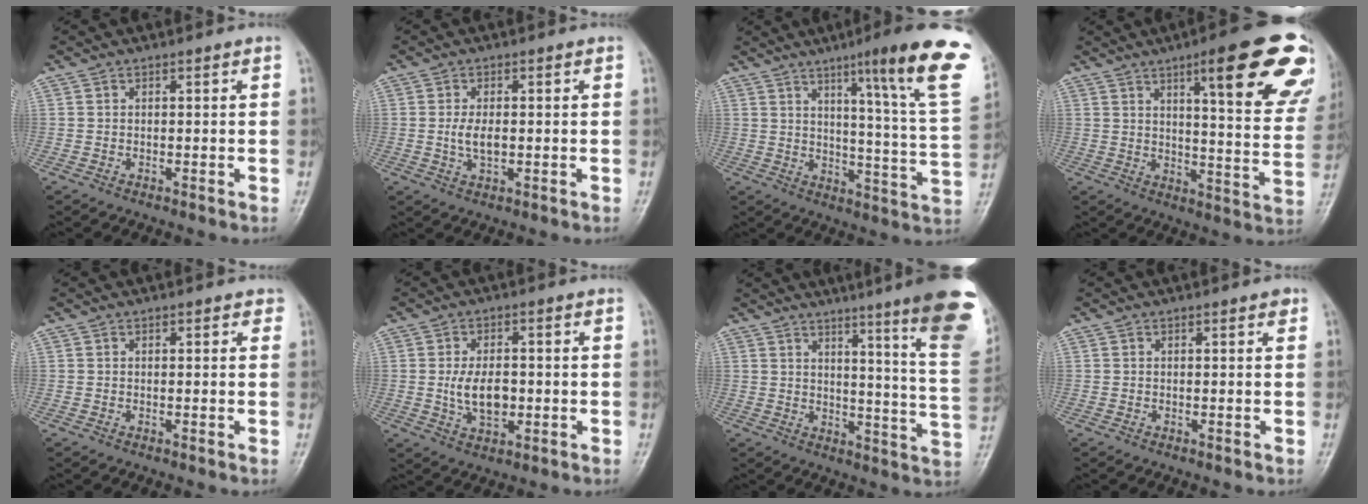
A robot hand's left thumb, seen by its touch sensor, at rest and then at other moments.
{"total": 3.8, "force": [-0.1, 1.9, 3.2], "torque": [-0.063, -0.003, -0.002]}
{"total": 21.5, "force": [11.8, 1.5, 18.0], "torque": [-0.221, -0.055, 0.154]}
{"total": 24.3, "force": [12.8, 5.1, 20.0], "torque": [-0.241, -0.040, 0.164]}
{"total": 1.5, "force": [0.8, 0.8, 1.0], "torque": [-0.003, 0.000, 0.005]}
{"total": 7.1, "force": [-0.5, 4.3, 5.7], "torque": [-0.093, -0.002, -0.004]}
{"total": 21.2, "force": [13.1, 1.3, 16.6], "torque": [-0.193, -0.081, 0.158]}
{"total": 0.9, "force": [0.6, 0.3, 0.7], "torque": [-0.009, -0.001, 0.006]}